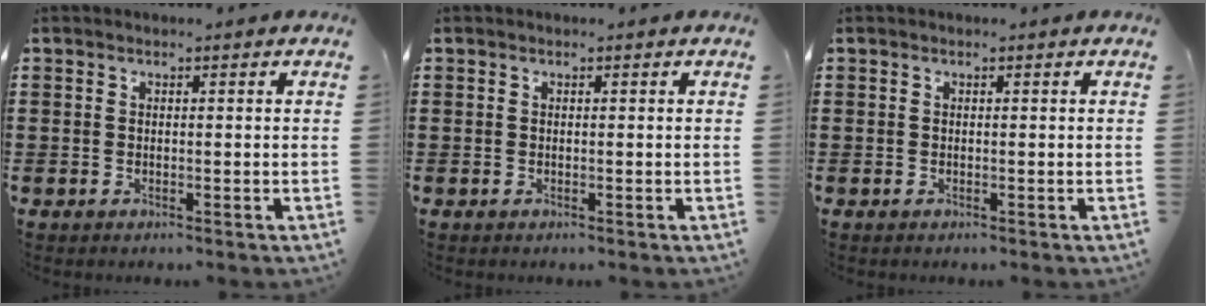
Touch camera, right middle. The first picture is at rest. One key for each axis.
{"total": 0.0}
{"total": 0.0}